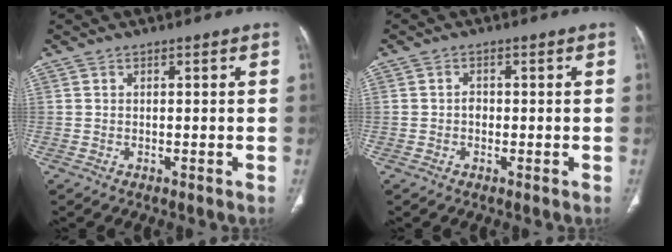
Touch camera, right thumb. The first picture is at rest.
{"total": 1.4, "force": [-0.3, 1.1, 0.8], "torque": [-0.006, 0.005, -0.007]}